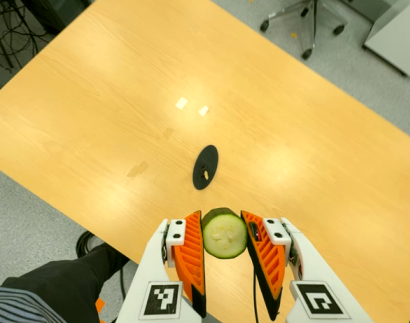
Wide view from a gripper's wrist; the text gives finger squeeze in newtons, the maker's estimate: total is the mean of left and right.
{"total": 9.6, "left": 10.4, "right": 8.7}